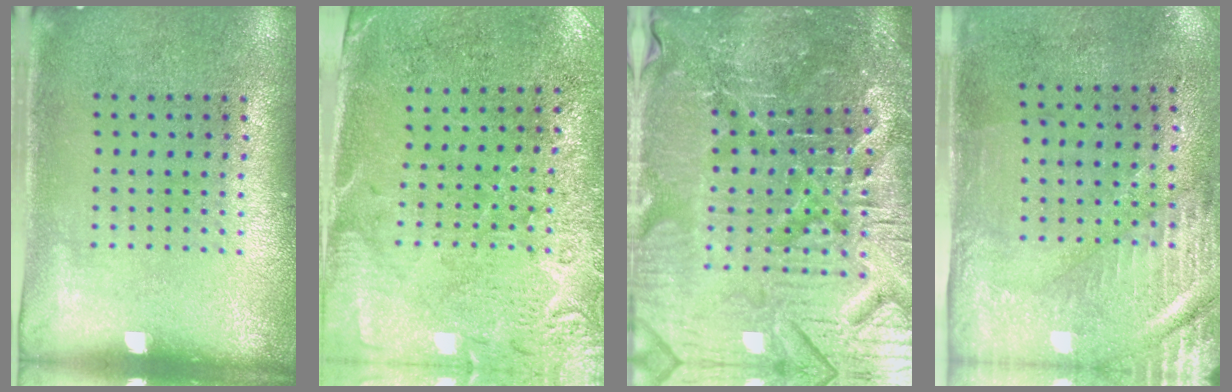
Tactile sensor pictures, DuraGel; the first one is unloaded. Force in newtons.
{"total": 2.8, "press": 2.5, "slide": 1.3}
{"total": 5.8, "press": 5.4, "slide": 2.0}
{"total": 2.9, "press": 2.5, "slide": 1.5}